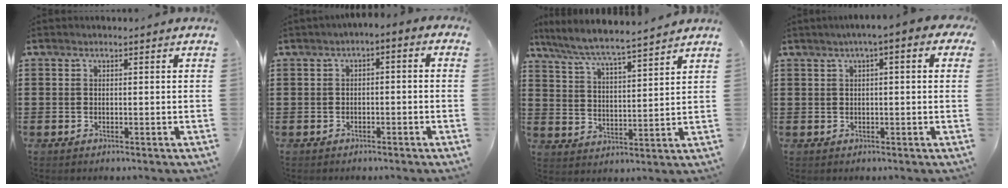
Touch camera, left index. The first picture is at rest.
{"total": 2.2, "force": [-2.0, 0.5, 0.7], "torque": [-0.024, 0.002, -0.048]}
{"total": 5.6, "force": [5.3, -0.2, 1.9], "torque": [-0.062, -0.034, 0.086]}
{"total": 2.8, "force": [0.5, 0.2, 2.8], "torque": [-0.050, 0.002, 0.007]}